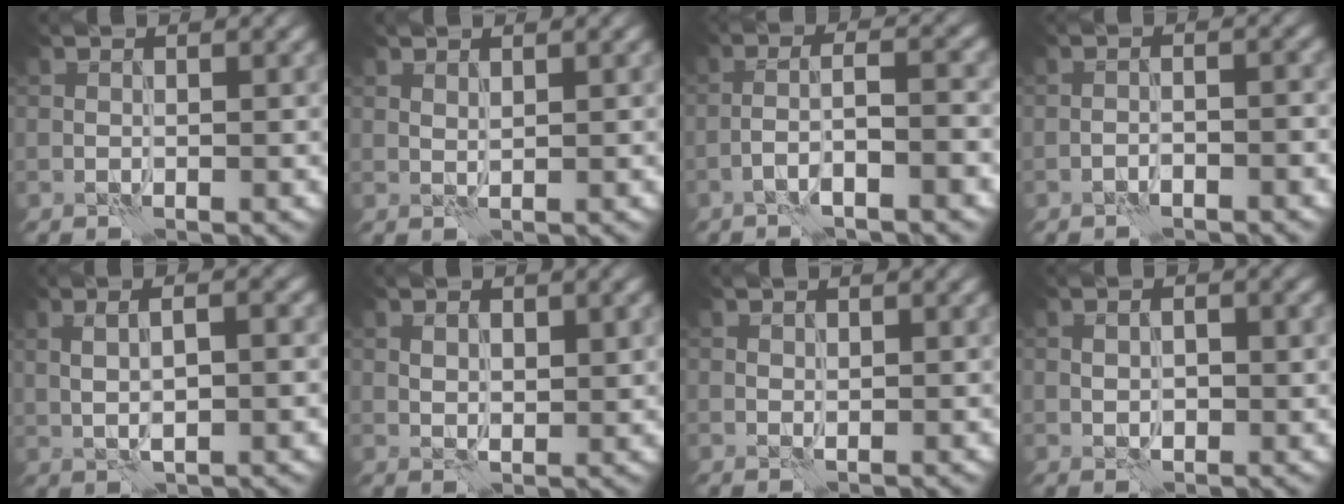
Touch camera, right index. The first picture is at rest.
{"total": 0.7, "force": [0.6, 0.0, 0.3], "torque": [-0.010, 0.001, 0.012]}
{"total": 5.0, "force": [-2.4, 0.8, 4.3], "torque": [-0.069, 0.017, -0.049]}
{"total": 1.8, "force": [-1.4, 0.3, 1.0], "torque": [-0.017, 0.010, -0.028]}
{"total": 4.7, "force": [0.7, 1.5, 4.4], "torque": [-0.068, 0.007, 0.008]}
{"total": 2.5, "force": [0.9, 1.2, 1.9], "torque": [-0.033, -0.002, 0.019]}
{"total": 0.6, "force": [0.4, 0.3, 0.3], "torque": [-0.005, 0.000, 0.008]}
{"total": 2.5, "force": [0.2, 1.4, 2.1], "torque": [-0.034, -0.002, 0.006]}